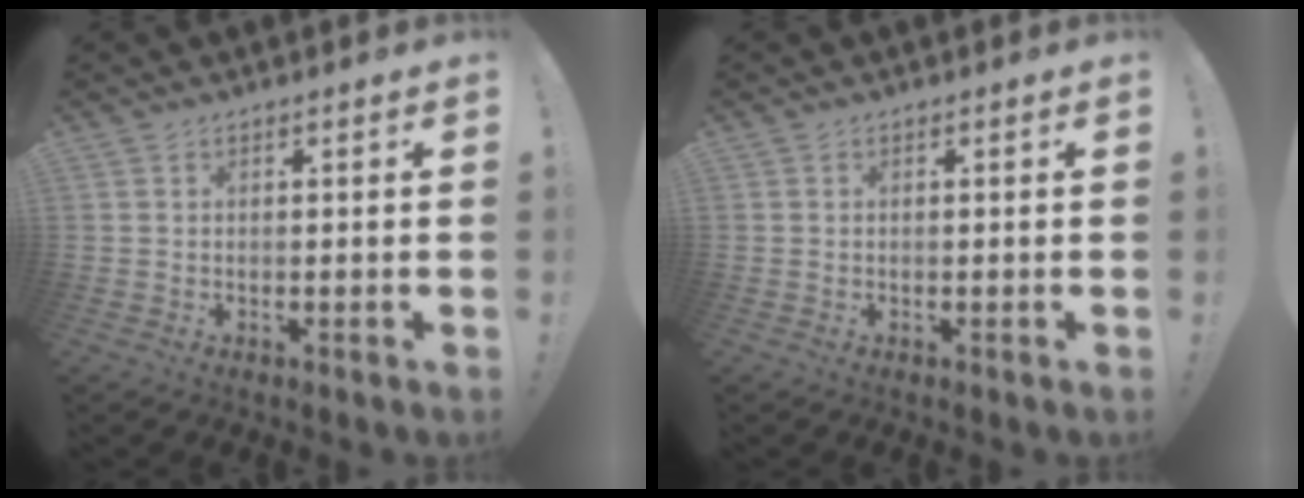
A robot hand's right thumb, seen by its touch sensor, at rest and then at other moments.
{"total": 0.0}